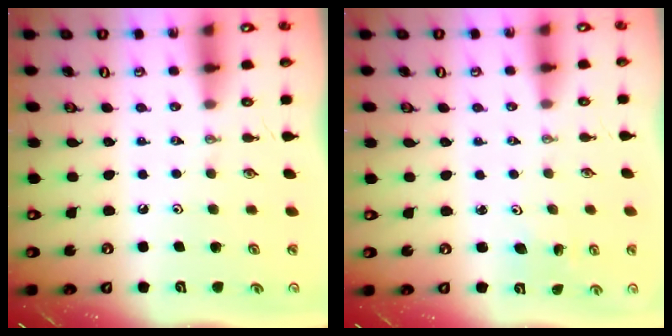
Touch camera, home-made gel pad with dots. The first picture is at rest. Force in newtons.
{"total": 2.3, "press": 2.3, "slide": 0.3}